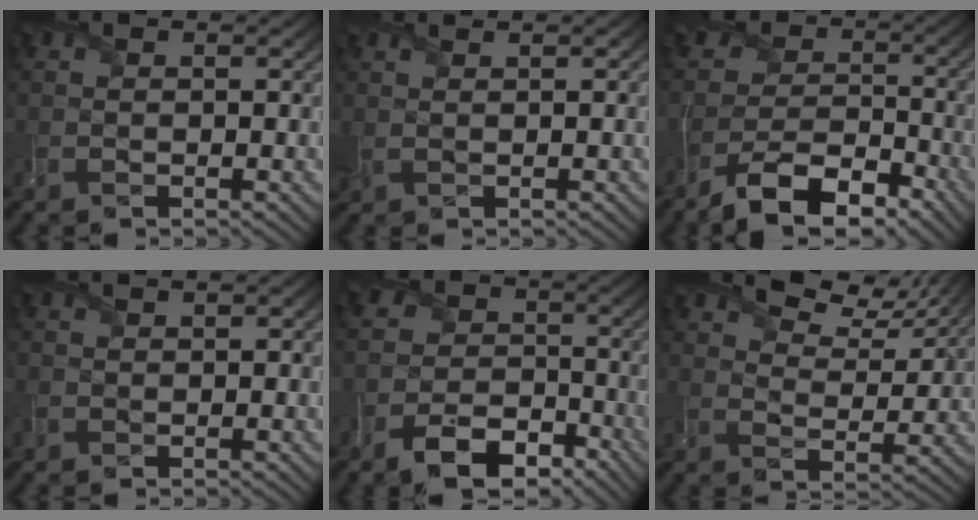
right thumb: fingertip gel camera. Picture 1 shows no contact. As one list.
[{"total": 1.5, "force": [1.0, 0.3, 1.0], "torque": [-0.031, 0.004, 0.021]}, {"total": 10.1, "force": [-6.6, 5.5, 5.3], "torque": [-0.087, -0.016, -0.124]}, {"total": 1.9, "force": [0.0, 1.3, 1.3], "torque": [-0.033, -0.002, -0.002]}, {"total": 9.2, "force": [-5.5, 6.1, 4.1], "torque": [-0.079, -0.024, -0.107]}, {"total": 8.1, "force": [5.9, 3.6, 4.1], "torque": [-0.074, 0.000, 0.101]}]